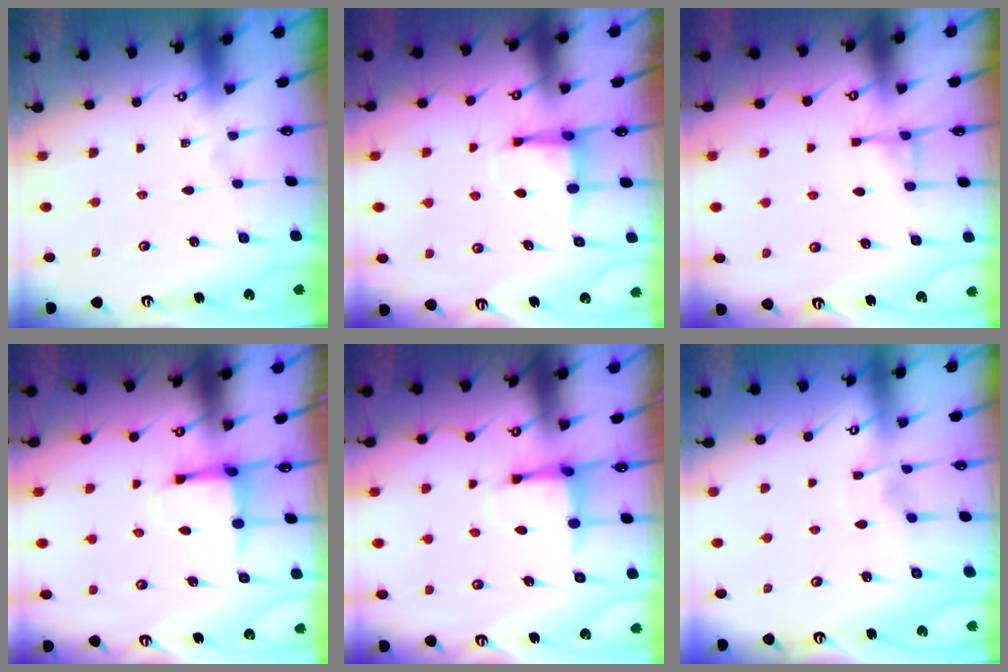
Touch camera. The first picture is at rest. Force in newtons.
{"total": 4.4, "press": 4.3, "slide": 0.4}
{"total": 4.3, "press": 4.2, "slide": 0.8}
{"total": 4.0, "press": 3.7, "slide": 1.3}
{"total": 3.9, "press": 3.8, "slide": 1.1}
{"total": 2.9, "press": 2.9, "slide": 0.2}